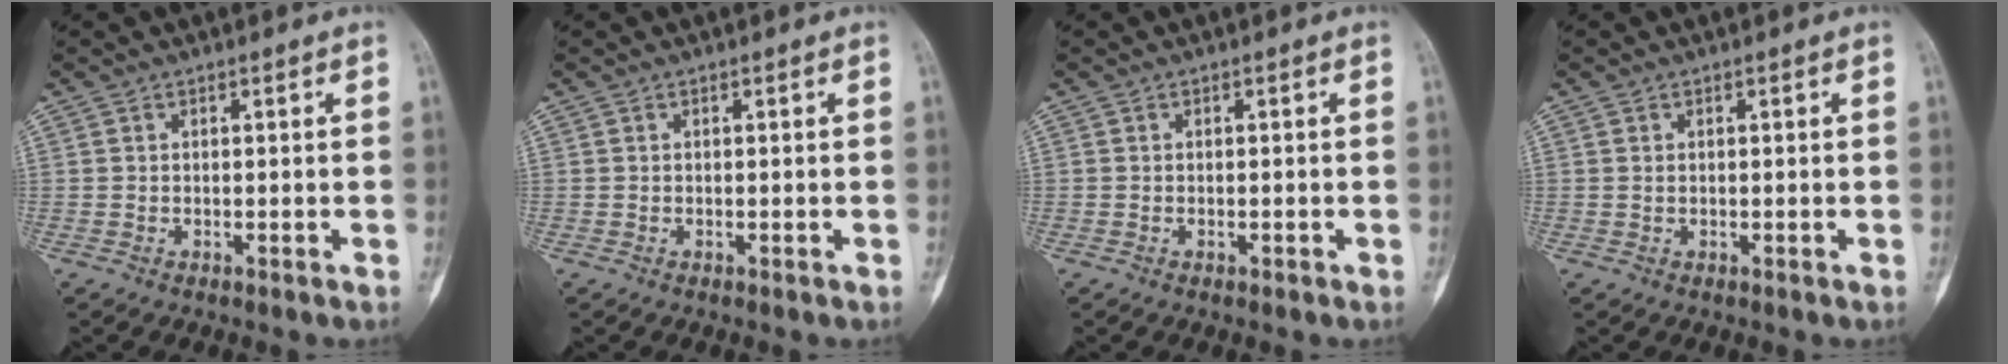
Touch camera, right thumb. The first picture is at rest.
{"total": 0.0}
{"total": 0.9, "force": [-0.3, 0.4, 0.7], "torque": [-0.015, 0.007, -0.004]}
{"total": 0.0}